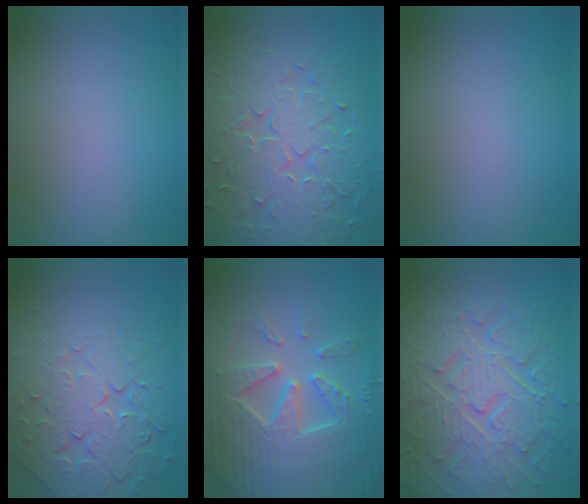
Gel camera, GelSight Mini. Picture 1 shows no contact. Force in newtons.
{"total": 8.7, "press": 6.3, "slide": 6.0}
{"total": 0.0}
{"total": 6.9, "press": 5.7, "slide": 3.9}
{"total": 7.6, "press": 7.5, "slide": 1.5}
{"total": 9.4, "press": 6.8, "slide": 6.5}